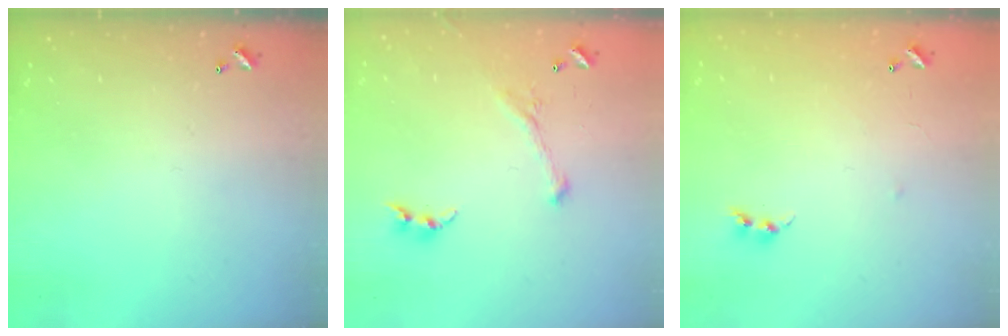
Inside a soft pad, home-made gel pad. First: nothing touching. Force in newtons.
{"total": 2.8, "press": 2.6, "slide": 0.9}
{"total": 6.7, "press": 6.7, "slide": 0.3}